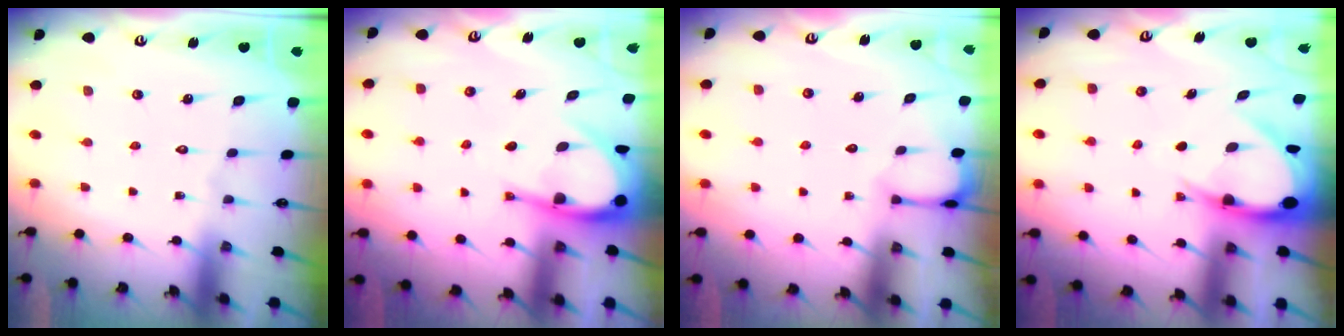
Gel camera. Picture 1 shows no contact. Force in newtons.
{"total": 7.5, "press": 7.5, "slide": 0.9}
{"total": 1.6, "press": 1.6, "slide": 0.1}
{"total": 8.0, "press": 8.0, "slide": 0.6}